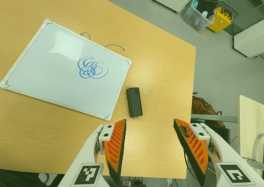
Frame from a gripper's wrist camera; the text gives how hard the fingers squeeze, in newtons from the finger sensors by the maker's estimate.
{"total": 0.0}